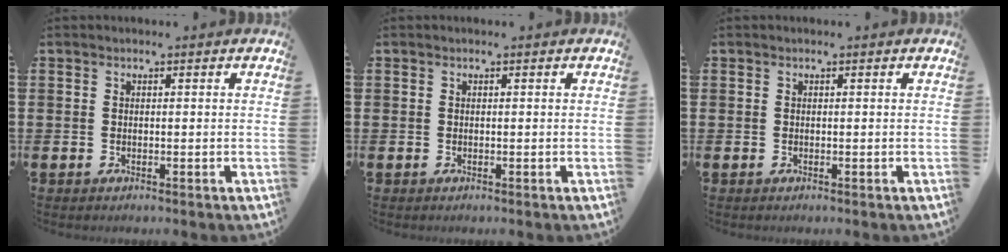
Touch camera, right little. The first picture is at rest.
{"total": 0.0}
{"total": 0.0}